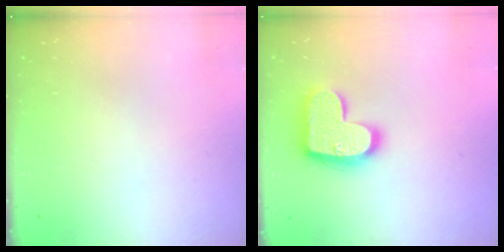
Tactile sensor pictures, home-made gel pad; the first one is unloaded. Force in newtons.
{"total": 17.1, "press": 17.1, "slide": 1.0}